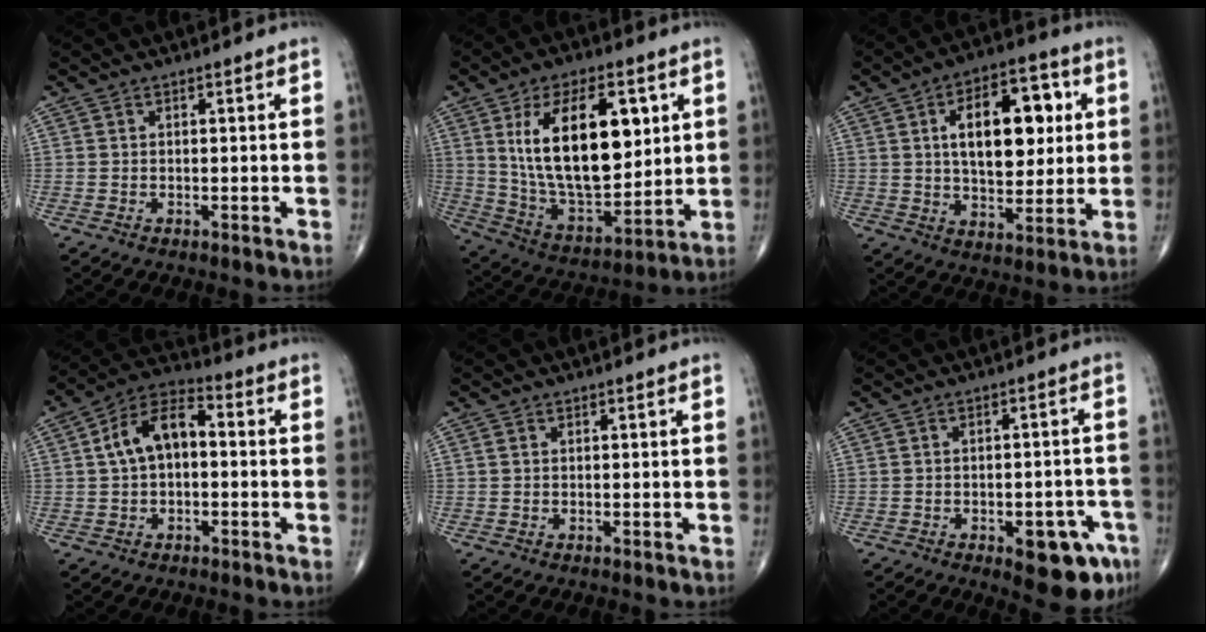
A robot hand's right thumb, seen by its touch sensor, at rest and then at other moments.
{"total": 22.9, "force": [6.0, 11.4, 18.9], "torque": [-0.295, -0.031, 0.113]}
{"total": 17.3, "force": [3.9, 9.3, 14.1], "torque": [-0.177, 0.001, 0.061]}
{"total": 10.2, "force": [0.7, 6.0, 8.3], "torque": [-0.144, 0.035, 0.001]}
{"total": 0.5, "force": [0.2, 0.4, 0.3], "torque": [-0.007, 0.003, 0.004]}
{"total": 10.3, "force": [-5.0, 4.1, 8.0], "torque": [-0.074, 0.022, -0.055]}